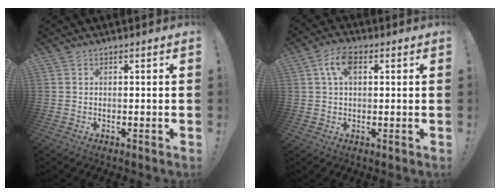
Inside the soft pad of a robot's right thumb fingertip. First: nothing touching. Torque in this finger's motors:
{"motor_torque": [0.36, 0.33, 0.17, -0.16, 0.02]}